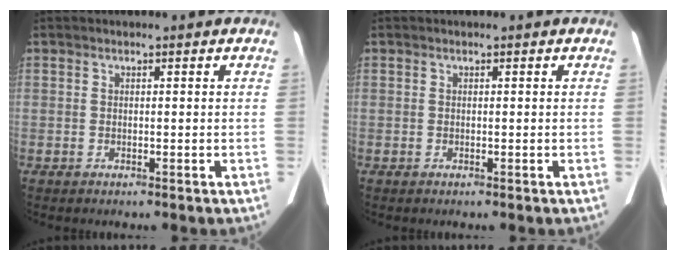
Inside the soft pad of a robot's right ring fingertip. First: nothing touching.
{"total": 0.0}